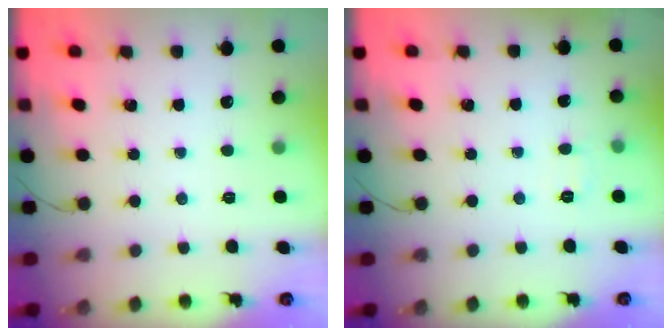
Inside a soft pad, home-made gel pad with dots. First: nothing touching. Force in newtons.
{"total": 5.1, "press": 5.0, "slide": 1.2}